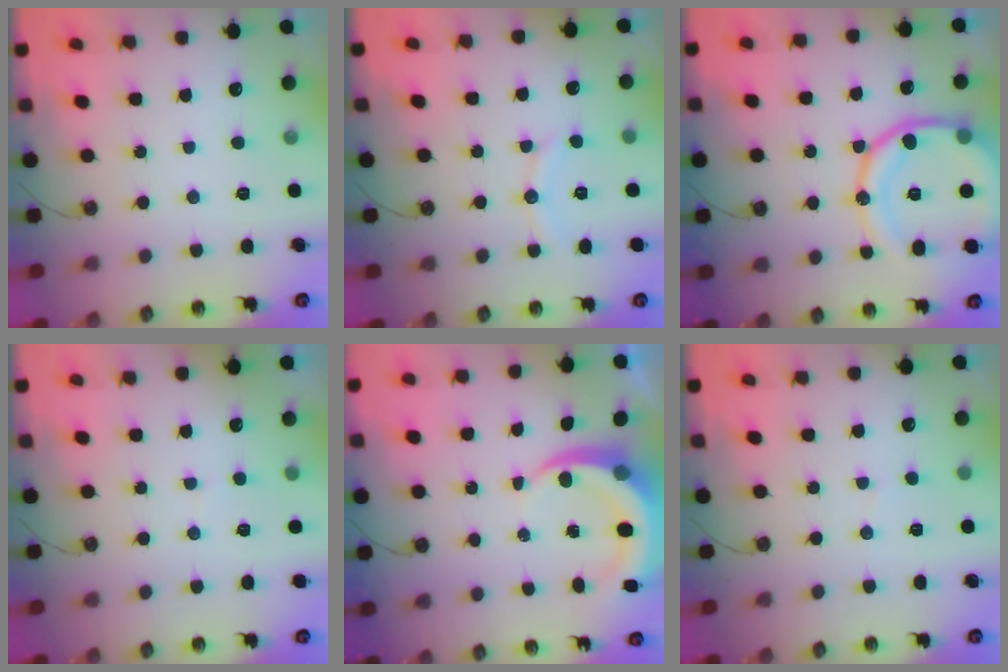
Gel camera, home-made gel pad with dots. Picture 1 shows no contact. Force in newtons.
{"total": 6.5, "press": 6.5, "slide": 0.7}
{"total": 17.3, "press": 17.2, "slide": 1.9}
{"total": 2.6, "press": 2.4, "slide": 0.9}
{"total": 7.8, "press": 7.8, "slide": 0.9}
{"total": 2.6, "press": 2.6, "slide": 0.2}